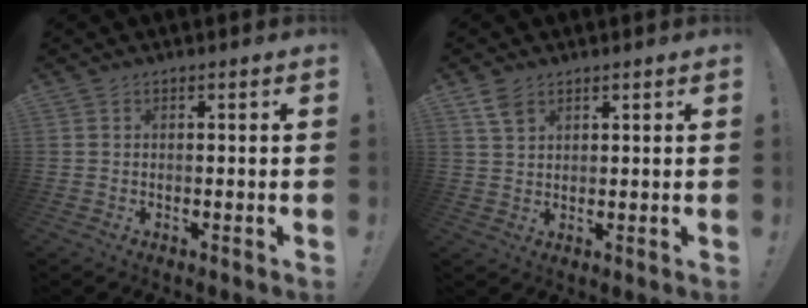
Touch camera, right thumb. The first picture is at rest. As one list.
[{"total": 4.5, "force": [2.9, 2.5, 2.4], "torque": [-0.037, -0.012, 0.054]}]